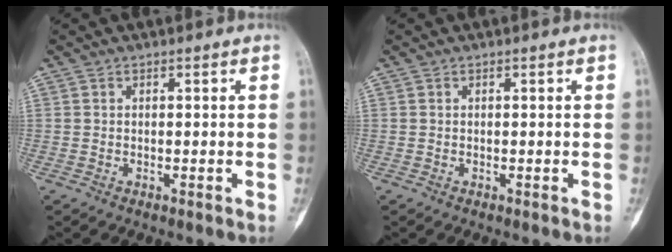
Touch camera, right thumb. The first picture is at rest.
{"total": 0.0}